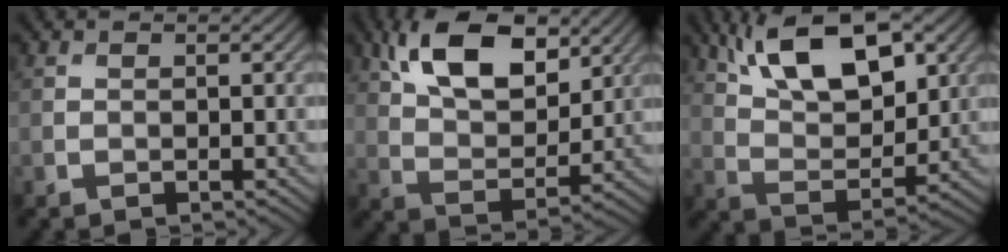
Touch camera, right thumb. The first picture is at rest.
{"total": 12.8, "force": [6.5, 6.5, 8.9], "torque": [-0.172, 0.007, 0.117]}
{"total": 13.0, "force": [6.7, 5.8, 9.5], "torque": [-0.171, 0.007, 0.112]}